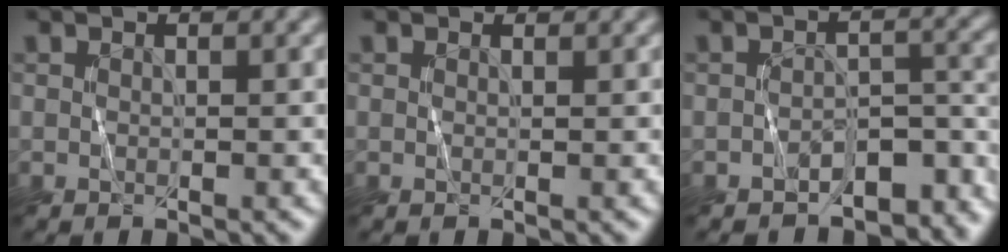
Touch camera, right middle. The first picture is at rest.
{"total": 0.6, "force": [0.5, 0.3, 0.0], "torque": [0.000, -0.001, 0.007]}
{"total": 5.0, "force": [-4.0, 2.4, 2.0], "torque": [-0.012, -0.007, -0.058]}